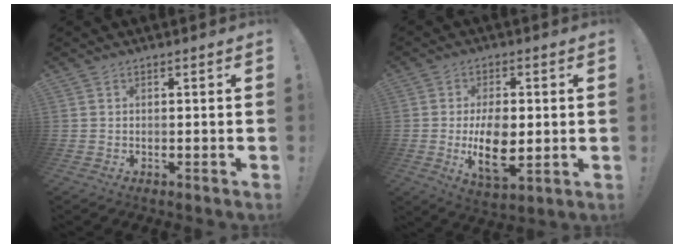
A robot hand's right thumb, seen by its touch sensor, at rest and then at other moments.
{"total": 12.0, "force": [-0.9, 6.3, 10.2], "torque": [-0.174, -0.009, -0.016]}